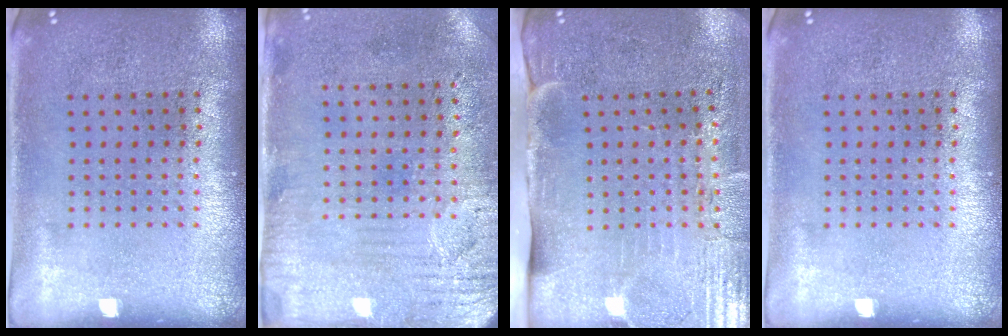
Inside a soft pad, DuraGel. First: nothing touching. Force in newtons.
{"total": 3.2, "press": 2.6, "slide": 1.9}
{"total": 4.6, "press": 3.7, "slide": 2.7}
{"total": 0.0}